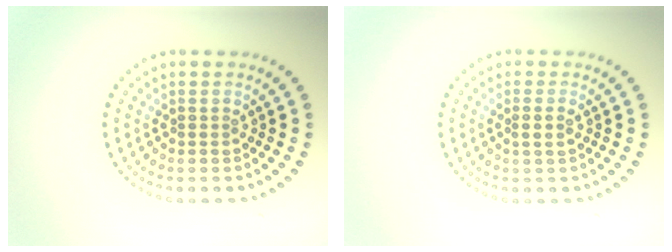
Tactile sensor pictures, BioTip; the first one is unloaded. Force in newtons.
{"total": 1.1, "press": 1.0, "slide": 0.5}